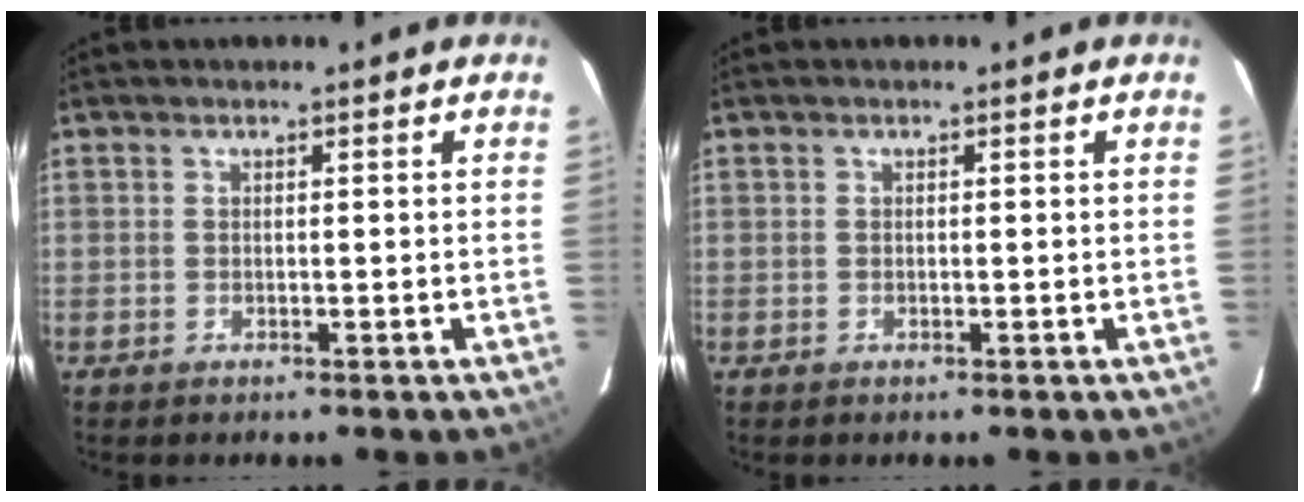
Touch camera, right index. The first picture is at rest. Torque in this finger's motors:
{"motor_torque": [-0.19, 0.06, -0.02, -0.01]}